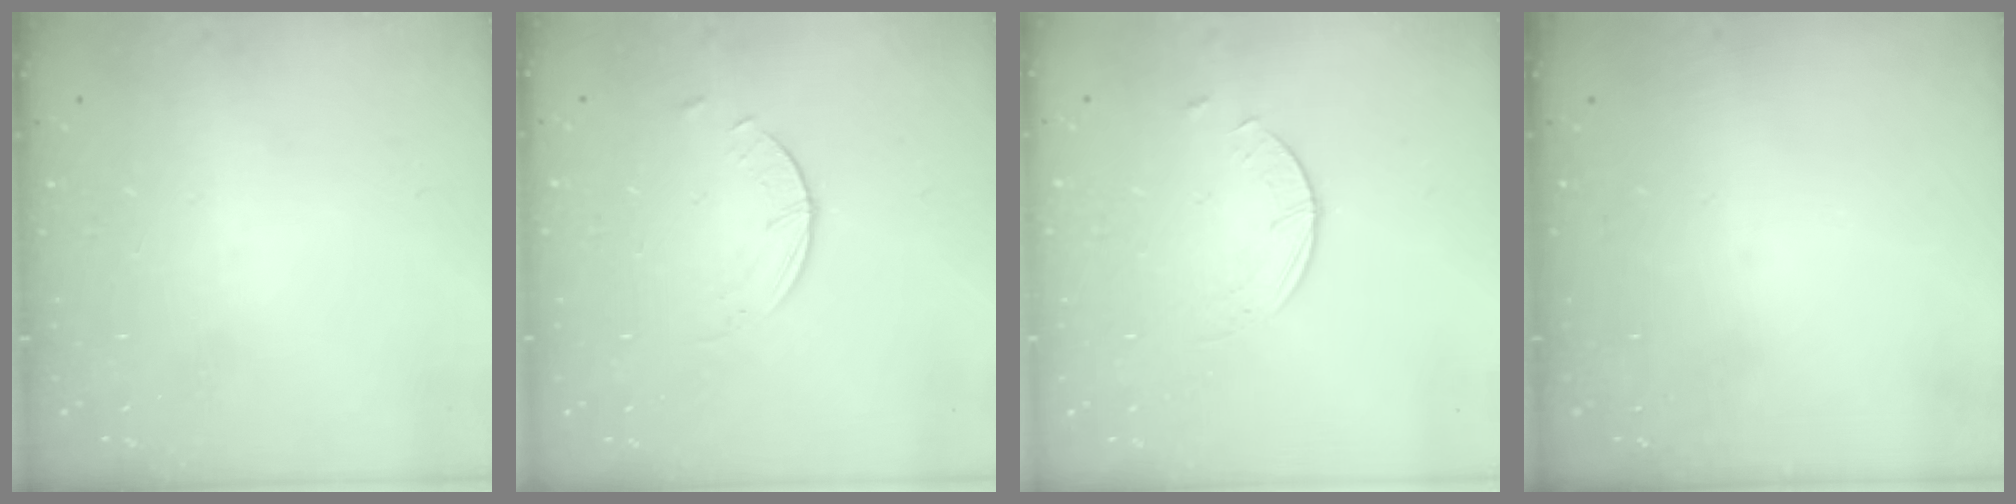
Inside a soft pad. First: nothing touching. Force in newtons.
{"total": 0.9, "press": 0.9, "slide": 0.1}
{"total": 0.9, "press": 0.9, "slide": 0.2}
{"total": 0.0}